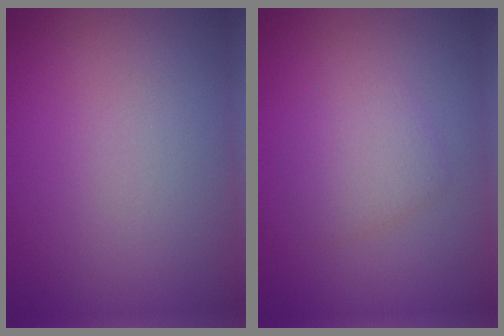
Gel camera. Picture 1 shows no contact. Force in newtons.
{"total": 2.4, "press": 2.4, "slide": 0.3}